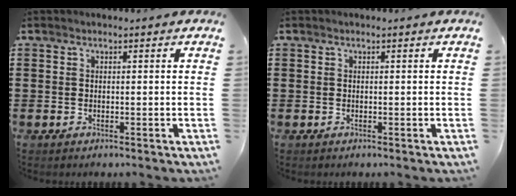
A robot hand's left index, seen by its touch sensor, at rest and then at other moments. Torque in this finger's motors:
{"motor_torque": [0.00, 0.00, 0.00, -0.01]}